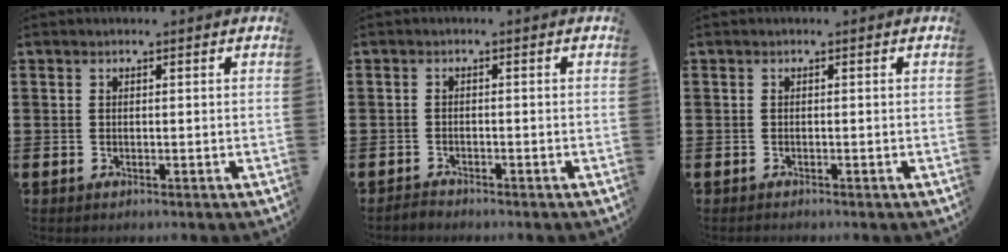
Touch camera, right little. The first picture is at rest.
{"total": 1.0, "force": [-0.9, 0.1, 0.0], "torque": [-0.003, -0.001, -0.019]}
{"total": 0.0}